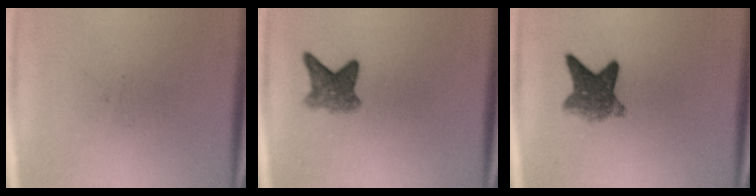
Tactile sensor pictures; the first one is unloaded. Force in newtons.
{"total": 4.1}
{"total": 6.1}